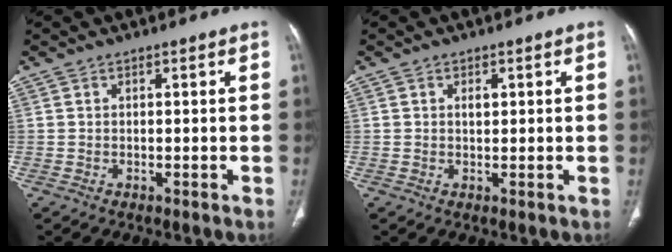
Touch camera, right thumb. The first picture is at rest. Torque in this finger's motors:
{"motor_torque": [-0.23, 0.06, 0.42, 0.40, -0.01]}